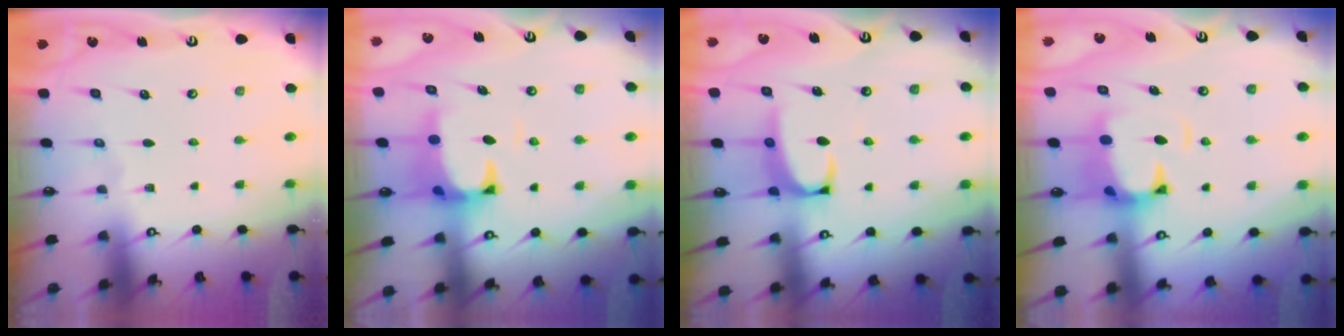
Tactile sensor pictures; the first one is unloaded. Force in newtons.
{"total": 2.6, "press": 2.3, "slide": 1.1}
{"total": 3.5, "press": 3.5, "slide": 0.7}
{"total": 4.5, "press": 4.2, "slide": 1.6}